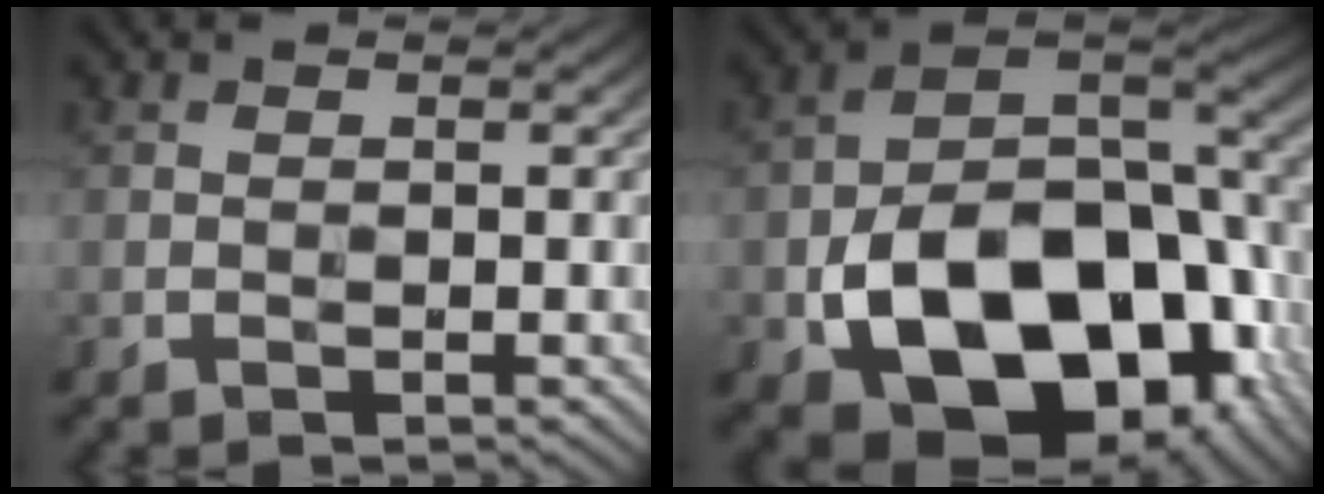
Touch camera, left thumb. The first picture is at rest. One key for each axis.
{"total": 18.0, "fx": -6.2, "fy": 11.5, "fz": 12.3, "tx": -0.203, "ty": -0.042, "tz": -0.097}